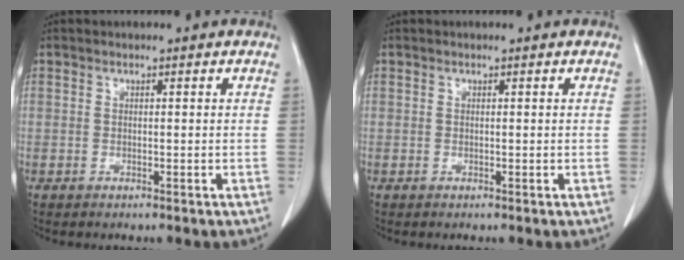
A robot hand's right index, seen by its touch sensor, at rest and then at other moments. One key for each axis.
{"total": 0.0}